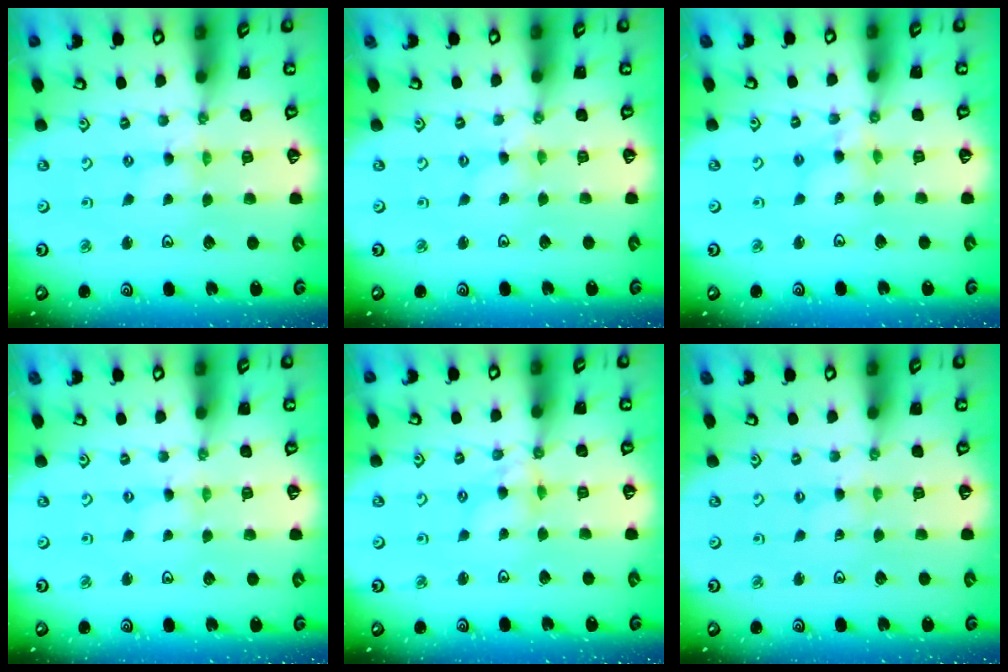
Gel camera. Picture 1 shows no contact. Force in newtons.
{"total": 0.0}
{"total": 6.2, "press": 6.2, "slide": 0.6}
{"total": 0.0}
{"total": 5.9, "press": 5.8, "slide": 0.5}
{"total": 0.5, "press": 0.5, "slide": 0.1}